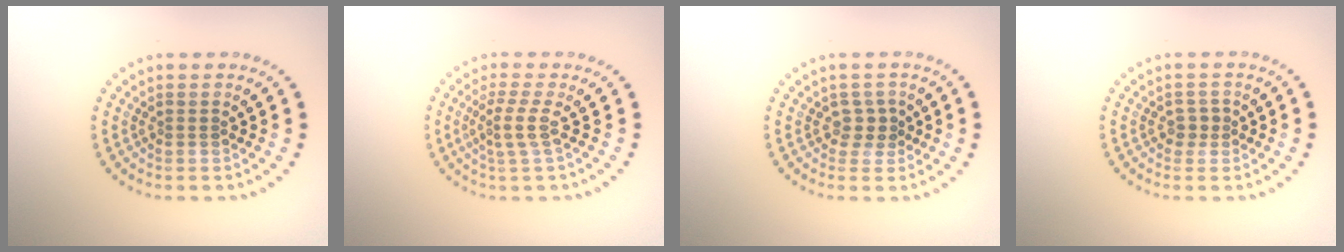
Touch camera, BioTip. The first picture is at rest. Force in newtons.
{"total": 2.2, "press": 1.6, "slide": 1.5}
{"total": 1.7, "press": 1.4, "slide": 1.1}
{"total": 1.2, "press": 1.1, "slide": 0.6}